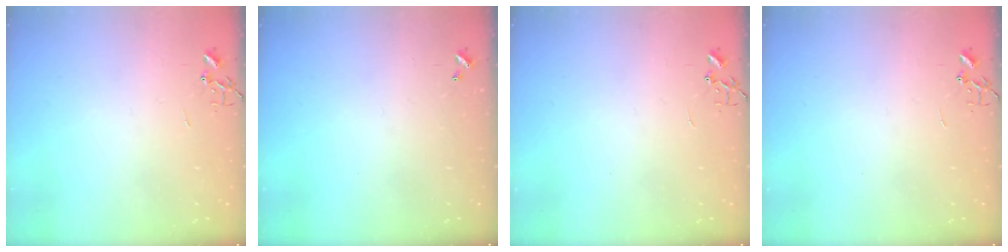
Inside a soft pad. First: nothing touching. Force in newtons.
{"total": 0.0}
{"total": 0.0}
{"total": 0.0}